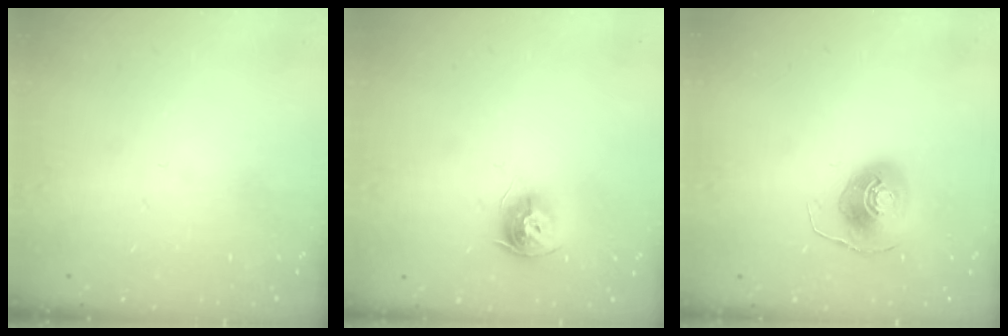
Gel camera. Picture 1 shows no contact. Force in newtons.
{"total": 9.3, "press": 9.3, "slide": 1.0}
{"total": 8.5, "press": 8.4, "slide": 0.3}